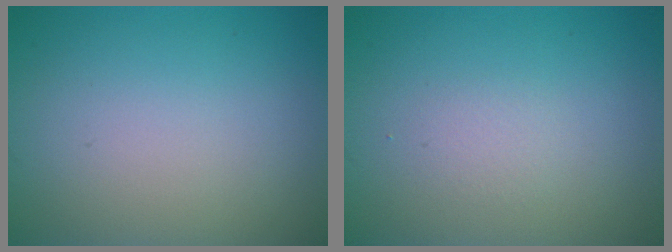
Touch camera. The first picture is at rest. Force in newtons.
{"total": 1.0, "press": 1.0, "slide": 0.1}